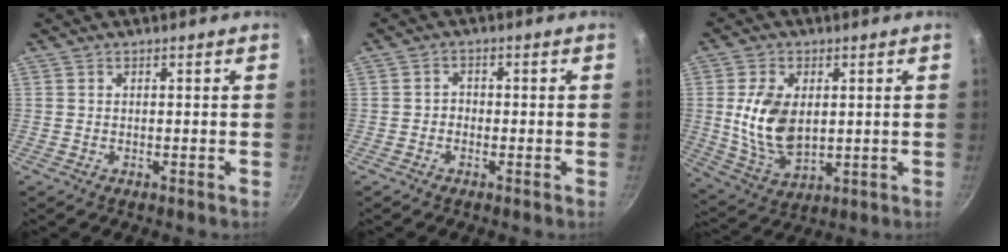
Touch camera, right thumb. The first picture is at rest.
{"total": 1.7, "force": [-0.7, 1.4, 0.7], "torque": [-0.002, 0.011, -0.017]}
{"total": 12.2, "force": [1.3, 7.5, 9.5], "torque": [-0.169, -0.019, 0.034]}